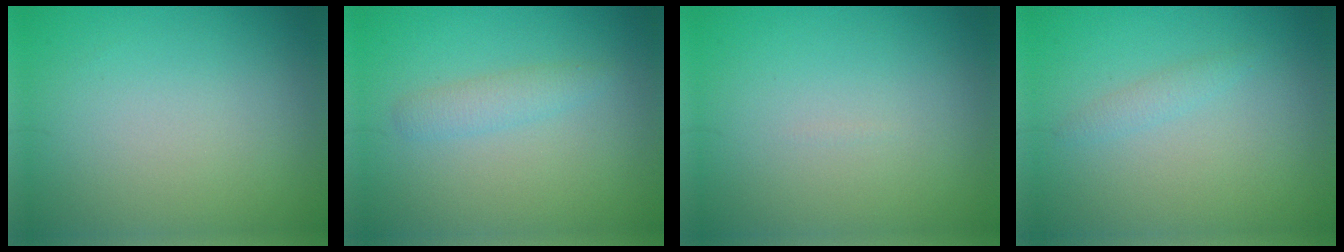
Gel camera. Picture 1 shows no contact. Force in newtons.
{"total": 1.6, "press": 1.6, "slide": 0.2}
{"total": 0.0}
{"total": 1.0, "press": 1.0, "slide": 0.1}